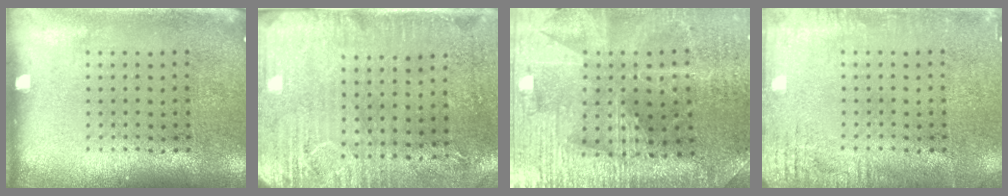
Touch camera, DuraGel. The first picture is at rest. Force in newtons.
{"total": 2.9, "press": 2.4, "slide": 1.6}
{"total": 3.0, "press": 3.0, "slide": 0.5}
{"total": 2.3, "press": 2.3, "slide": 0.3}